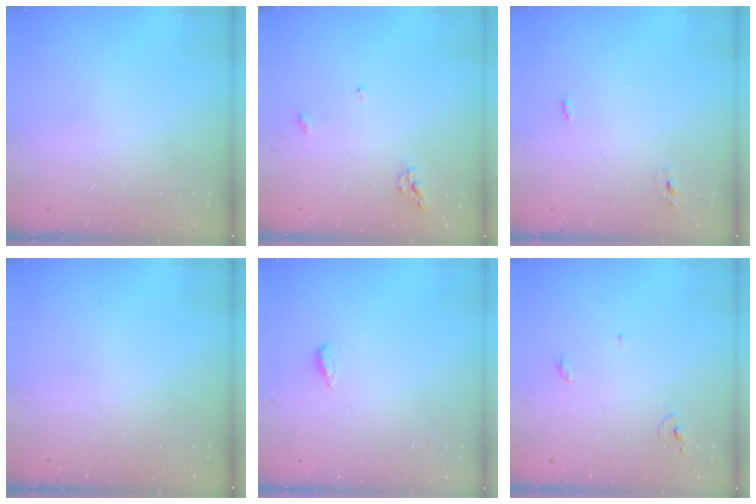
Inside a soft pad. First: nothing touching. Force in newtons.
{"total": 5.8, "press": 5.8, "slide": 0.2}
{"total": 2.7, "press": 2.6, "slide": 0.9}
{"total": 0.0}
{"total": 2.7, "press": 2.7, "slide": 0.5}
{"total": 3.8, "press": 3.8, "slide": 0.2}